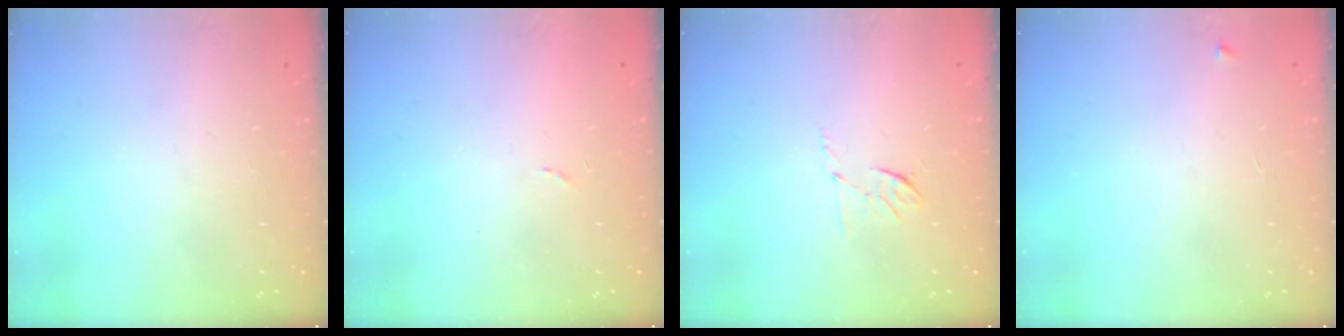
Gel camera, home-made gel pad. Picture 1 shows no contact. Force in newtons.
{"total": 4.2, "press": 4.1, "slide": 0.7}
{"total": 5.7, "press": 5.5, "slide": 1.5}
{"total": 2.3, "press": 2.3, "slide": 0.3}